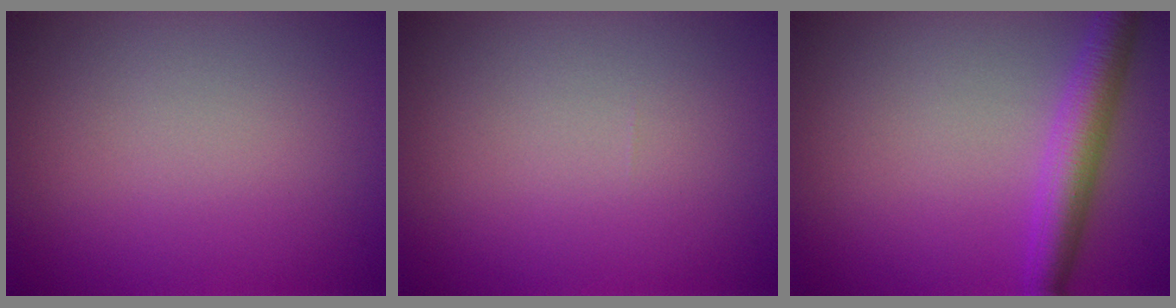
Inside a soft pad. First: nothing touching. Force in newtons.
{"total": 0.0}
{"total": 4.2, "press": 4.2, "slide": 0.1}